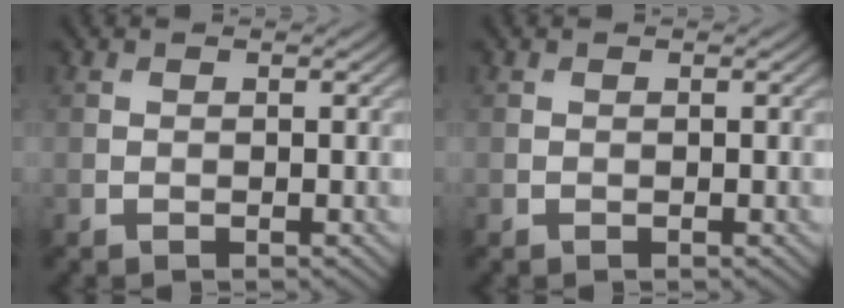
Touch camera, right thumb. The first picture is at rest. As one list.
[{"total": 0.0}]